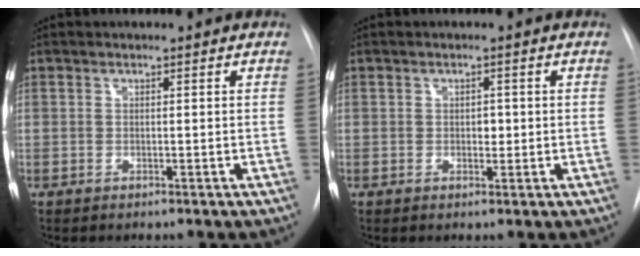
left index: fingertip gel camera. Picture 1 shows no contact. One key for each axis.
{"total": 1.5, "fx": -0.4, "fy": 1.0, "fz": 1.0, "tx": -0.012, "ty": -0.002, "tz": -0.004}